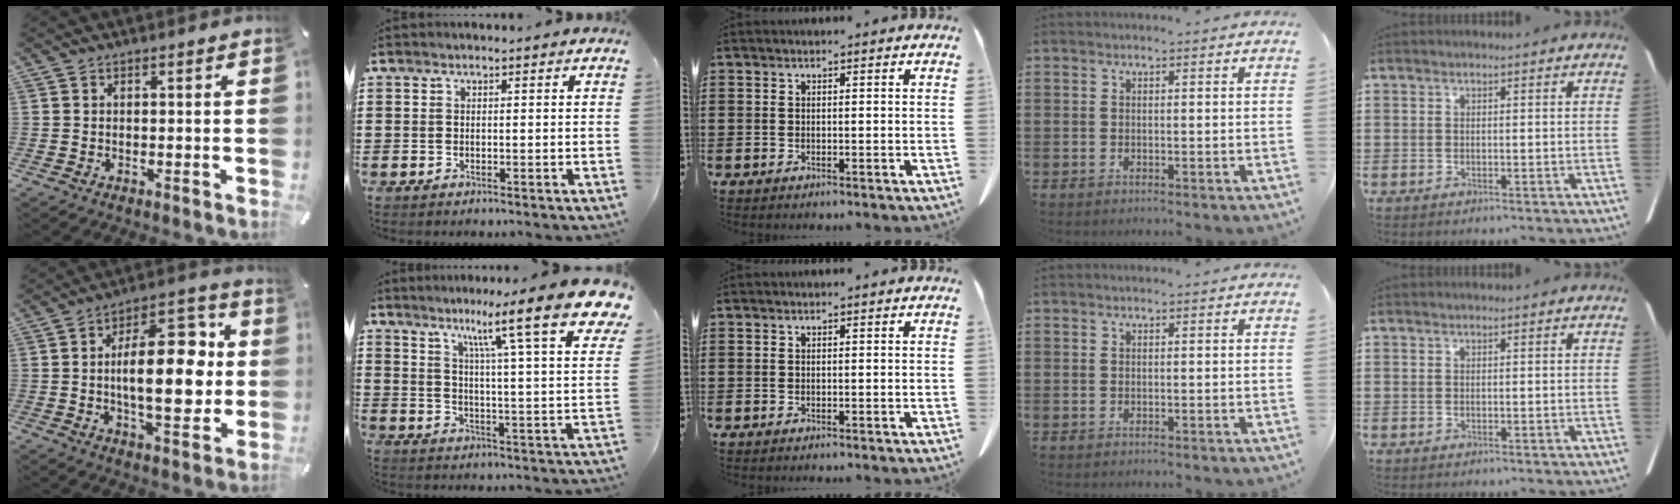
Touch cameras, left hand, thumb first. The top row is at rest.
{"thumb": {"total": 19.6, "force": [0.8, 9.3, 17.3], "torque": [-0.245, -0.001, 0.008]}, "index": {"total": 12.5, "force": [8.8, -0.1, 8.9], "torque": [-0.149, -0.070, 0.128]}}